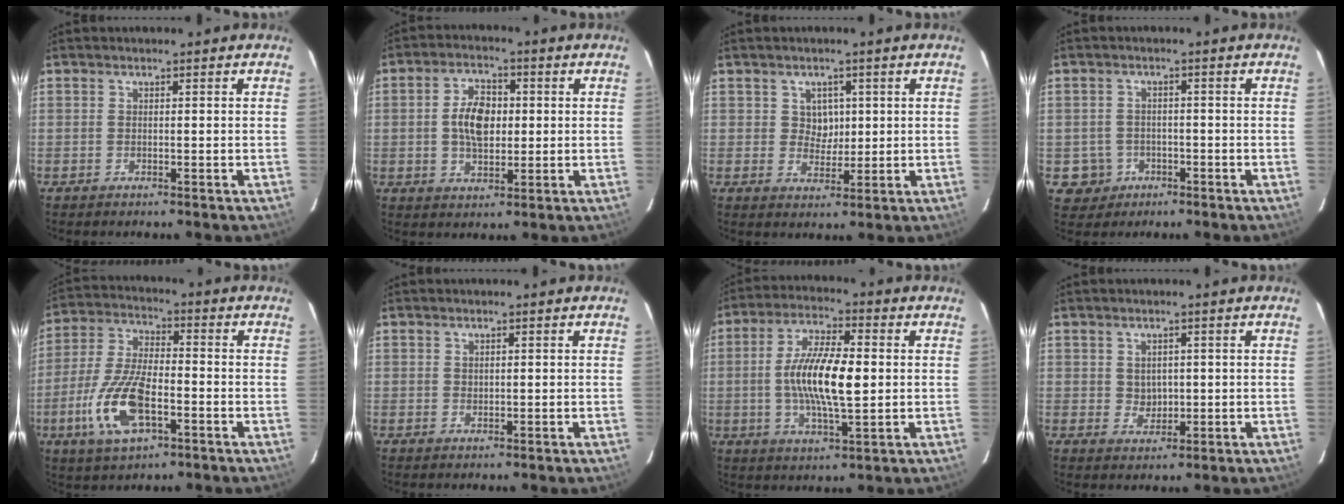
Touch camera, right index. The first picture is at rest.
{"total": 7.4, "force": [0.3, 4.2, 6.0], "torque": [-0.113, 0.010, 0.008]}
{"total": 0.6, "force": [0.1, 0.6, 0.1], "torque": [-0.001, 0.002, 0.002]}
{"total": 4.9, "force": [-1.7, 4.6, 0.3], "torque": [-0.018, 0.015, -0.020]}
{"total": 13.9, "force": [-5.1, 5.7, 11.7], "torque": [-0.255, -0.008, -0.094]}
{"total": 0.7, "force": [0.3, 0.6, 0.3], "torque": [-0.004, 0.003, 0.007]}
{"total": 12.6, "force": [-0.1, 3.8, 12.1], "torque": [-0.229, 0.005, -0.002]}
{"total": 2.9, "force": [0.5, 2.7, 1.1], "torque": [-0.016, 0.005, 0.015]}